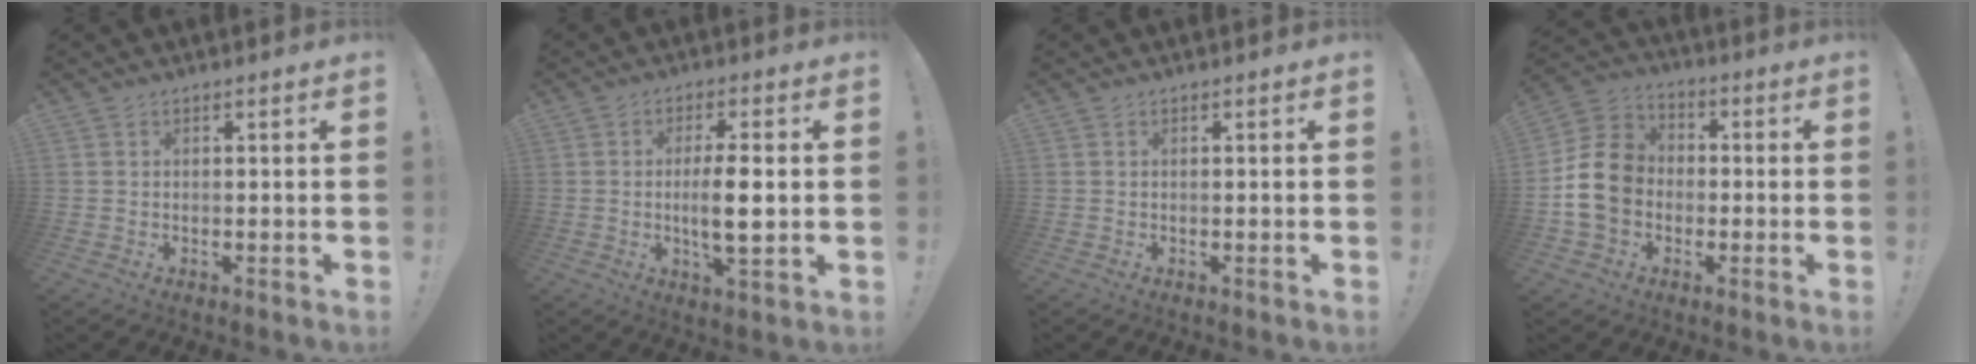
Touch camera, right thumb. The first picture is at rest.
{"total": 8.5, "force": [-0.7, 1.9, 8.2], "torque": [-0.153, -0.005, -0.019]}
{"total": 0.0}
{"total": 13.9, "force": [-1.5, 11.7, 7.3], "torque": [-0.128, 0.031, -0.018]}